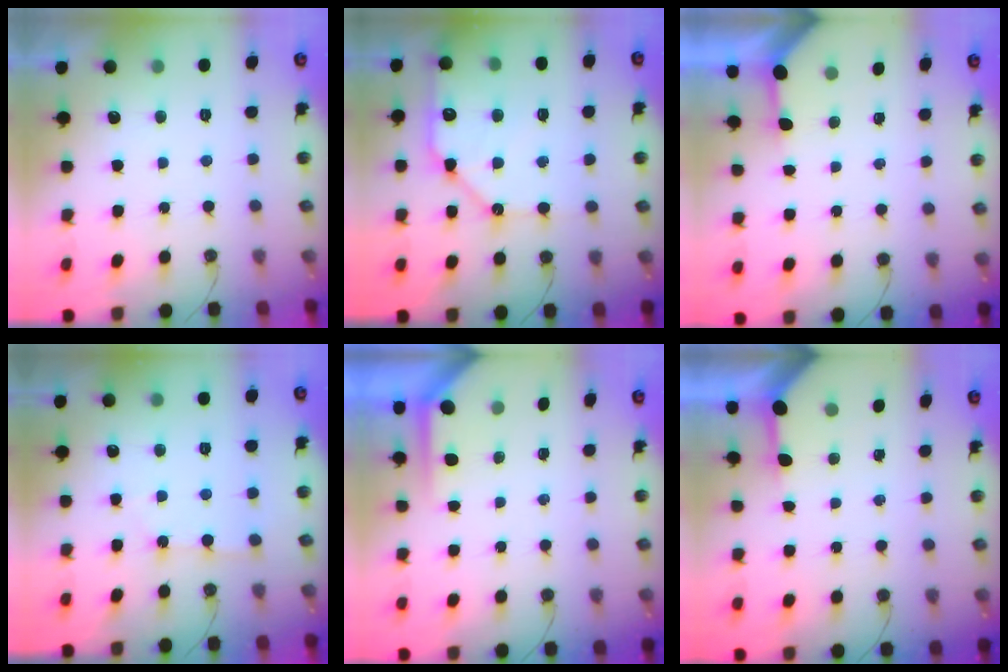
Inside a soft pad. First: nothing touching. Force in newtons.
{"total": 14.2, "press": 14.1, "slide": 1.9}
{"total": 2.8, "press": 2.8, "slide": 0.3}
{"total": 3.0, "press": 3.0, "slide": 0.5}
{"total": 4.0, "press": 4.0, "slide": 0.2}
{"total": 3.4, "press": 3.4, "slide": 0.4}